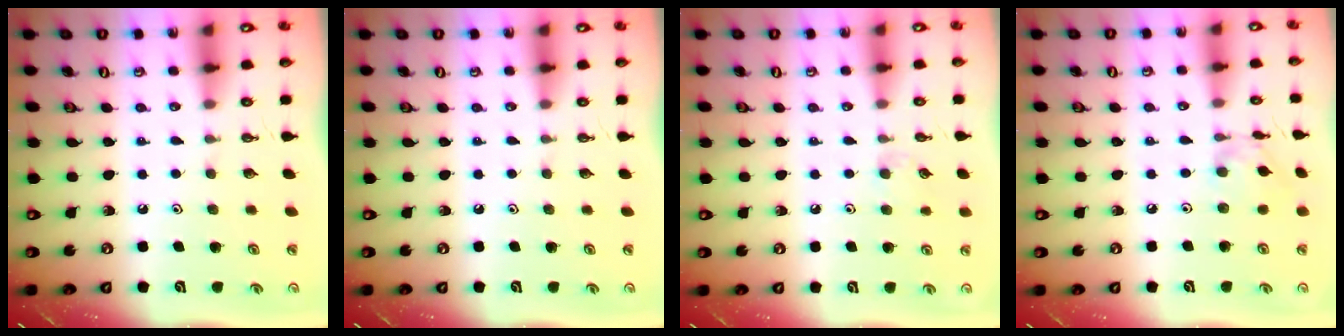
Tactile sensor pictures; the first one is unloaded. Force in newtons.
{"total": 0.0}
{"total": 4.0, "press": 4.0, "slide": 0.5}
{"total": 5.6, "press": 5.6, "slide": 0.3}